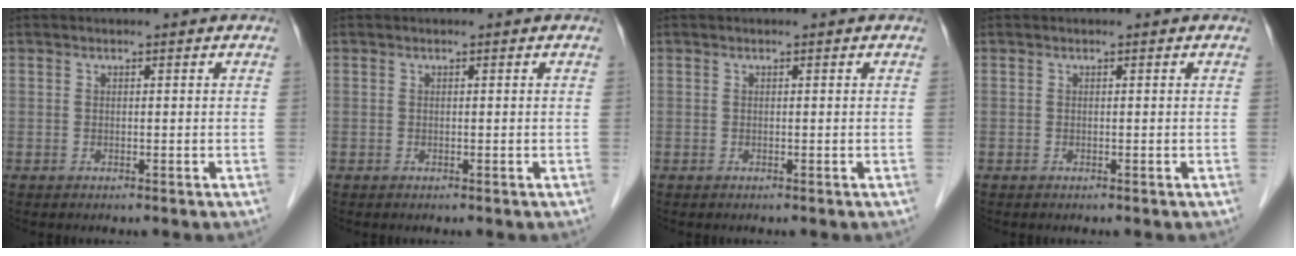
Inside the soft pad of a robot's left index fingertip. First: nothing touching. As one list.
[{"total": 0.0}, {"total": 0.0}, {"total": 0.0}]